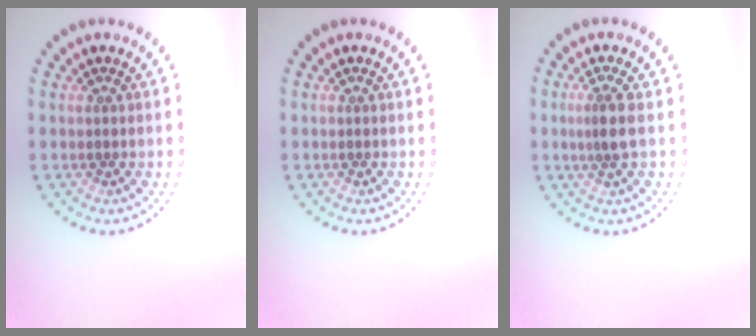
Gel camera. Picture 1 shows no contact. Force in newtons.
{"total": 0.0}
{"total": 2.0, "press": 1.6, "slide": 1.2}